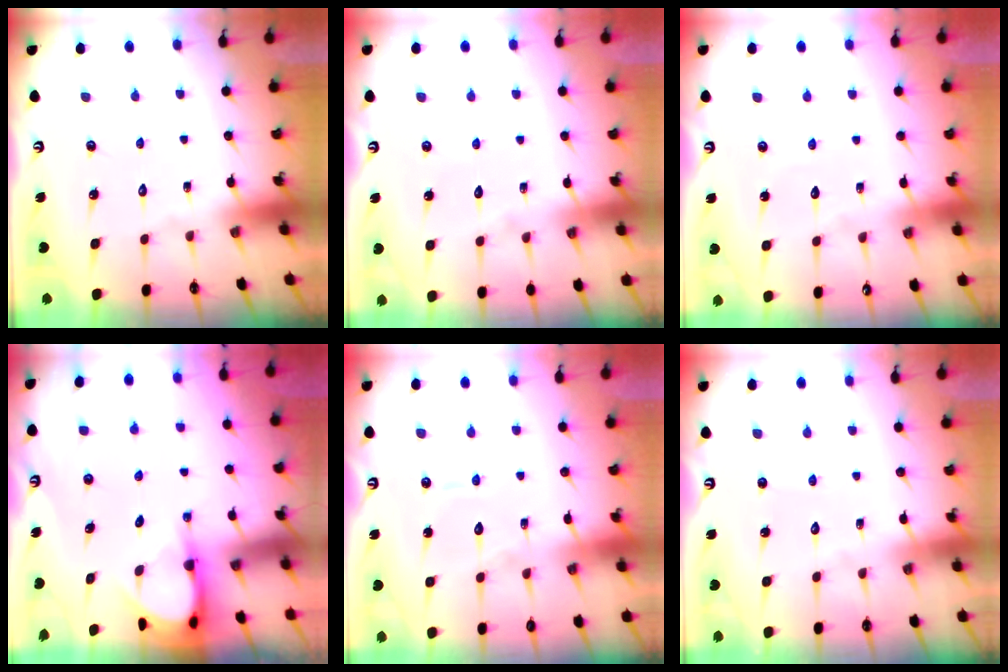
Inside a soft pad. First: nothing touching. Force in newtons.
{"total": 4.1, "press": 4.1, "slide": 0.5}
{"total": 3.5, "press": 3.4, "slide": 0.4}
{"total": 3.9, "press": 3.9, "slide": 0.2}
{"total": 6.2, "press": 6.2, "slide": 0.6}
{"total": 2.4, "press": 2.4, "slide": 0.3}